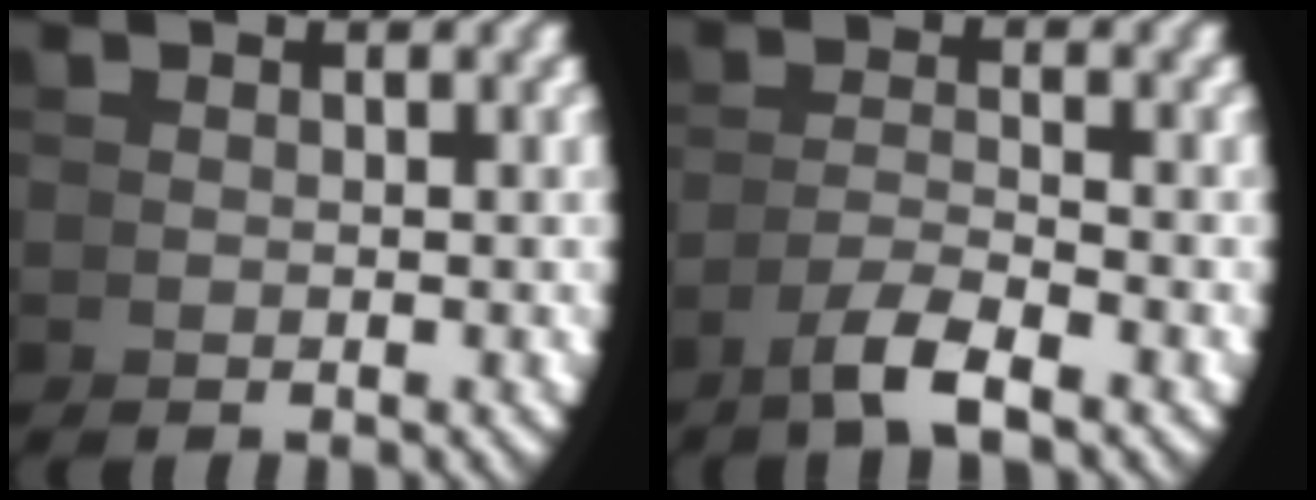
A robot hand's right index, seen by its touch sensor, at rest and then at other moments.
{"total": 2.8, "force": [-1.6, -0.3, 2.2], "torque": [-0.036, -0.003, -0.025]}